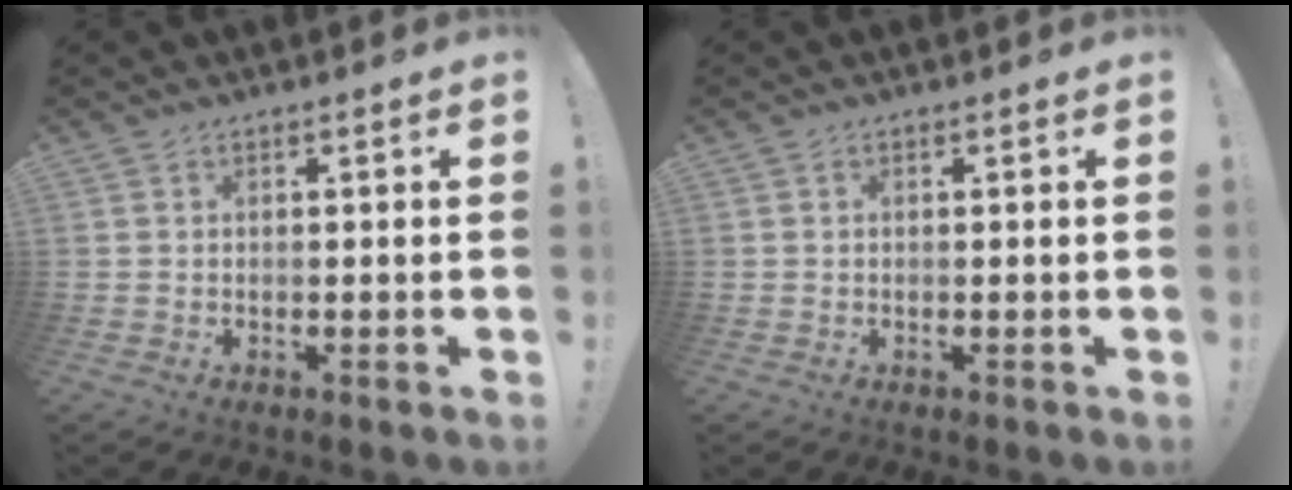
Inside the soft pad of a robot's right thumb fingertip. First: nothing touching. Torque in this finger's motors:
{"motor_torque": [0.16, 0.02, 0.09, -0.15, 0.00]}